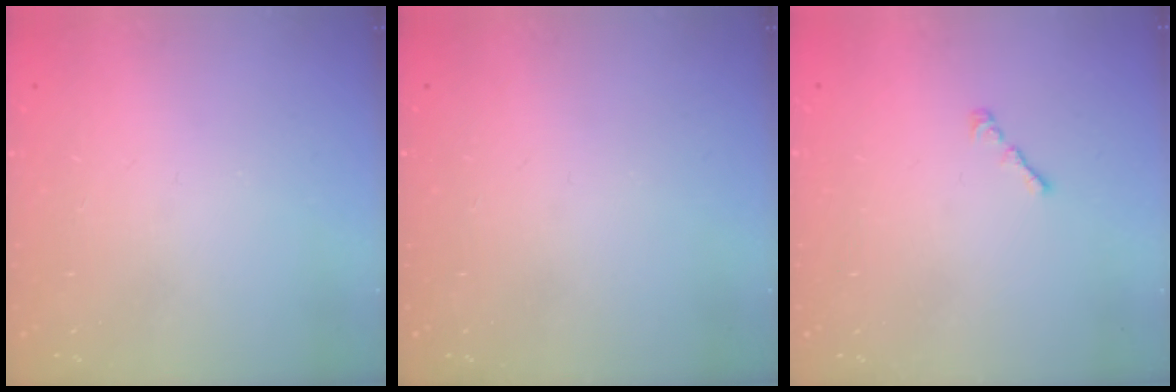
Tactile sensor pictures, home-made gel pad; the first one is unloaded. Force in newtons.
{"total": 0.0}
{"total": 1.1, "press": 0.9, "slide": 0.5}